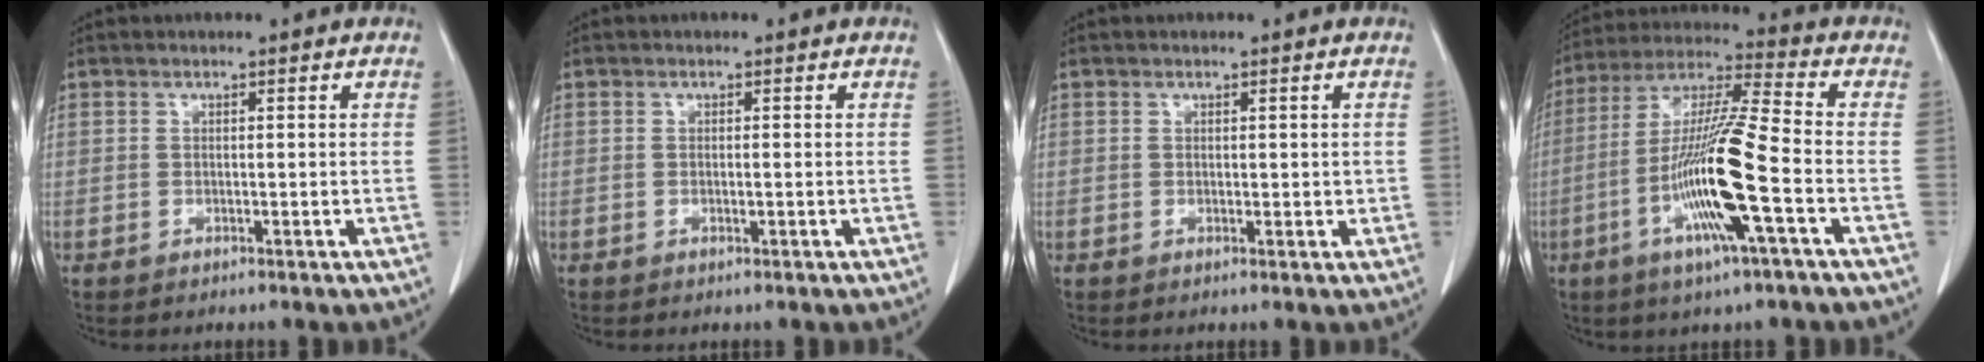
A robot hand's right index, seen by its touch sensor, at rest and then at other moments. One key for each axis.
{"total": 0.6, "fx": -0.1, "fy": 0.1, "fz": 0.6, "tx": -0.012, "ty": -0.002, "tz": 0.000}
{"total": 1.2, "fx": 0.3, "fy": 0.7, "fz": 0.9, "tx": -0.012, "ty": -0.003, "tz": 0.005}
{"total": 15.5, "fx": -4.8, "fy": 0.1, "fz": 14.7, "tx": -0.293, "ty": -0.010, "tz": -0.097}